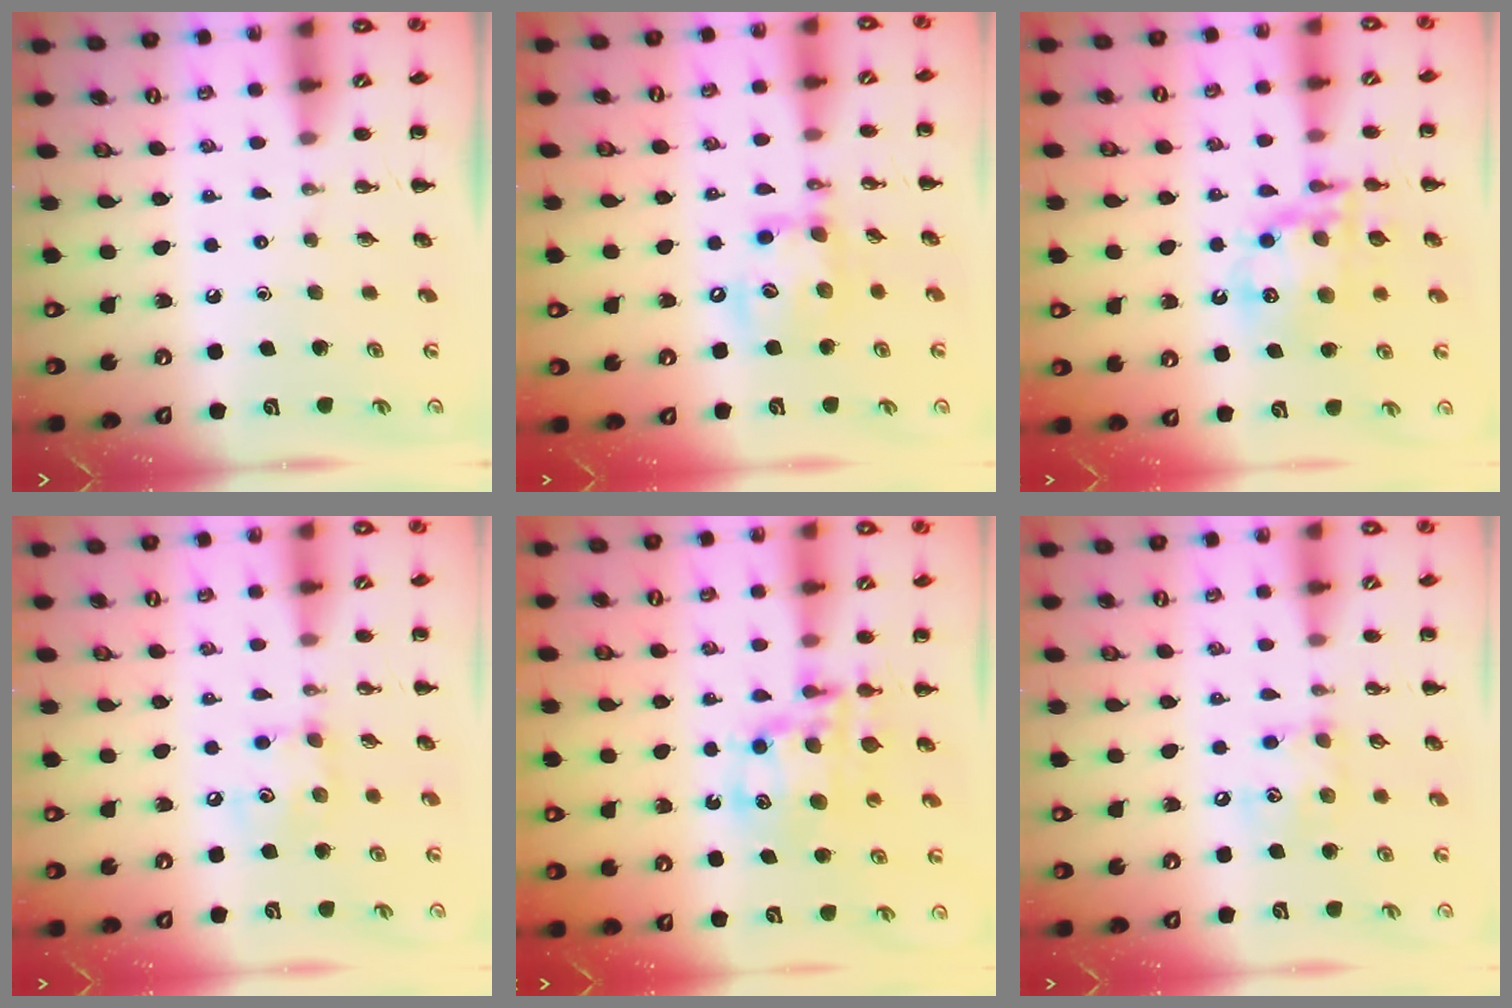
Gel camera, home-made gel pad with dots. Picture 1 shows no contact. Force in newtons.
{"total": 13.2, "press": 13.1, "slide": 2.1}
{"total": 14.3, "press": 13.9, "slide": 3.1}
{"total": 6.4, "press": 6.4, "slide": 0.6}
{"total": 11.9, "press": 11.5, "slide": 3.1}
{"total": 7.0, "press": 6.9, "slide": 0.9}